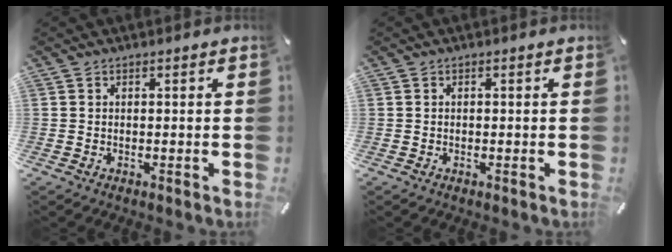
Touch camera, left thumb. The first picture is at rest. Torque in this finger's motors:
{"motor_torque": [0.10, 0.22, -0.01, -0.07, 0.00]}